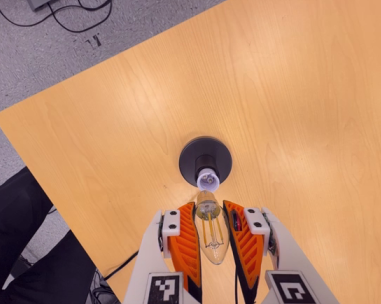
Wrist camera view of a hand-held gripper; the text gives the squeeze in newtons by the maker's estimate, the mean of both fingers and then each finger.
{"total": 23.1, "left": 24.6, "right": 21.6}